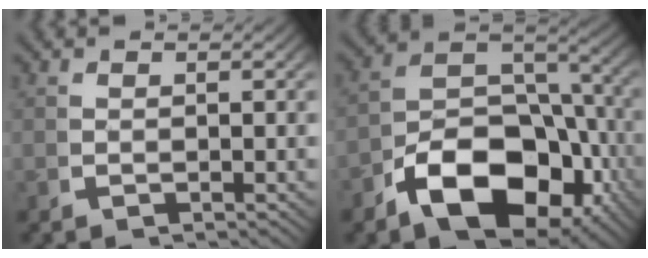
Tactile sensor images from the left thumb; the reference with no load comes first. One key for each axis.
{"total": 13.0, "fx": -3.7, "fy": 8.6, "fz": 9.1, "tx": -0.177, "ty": -0.051, "tz": -0.042}